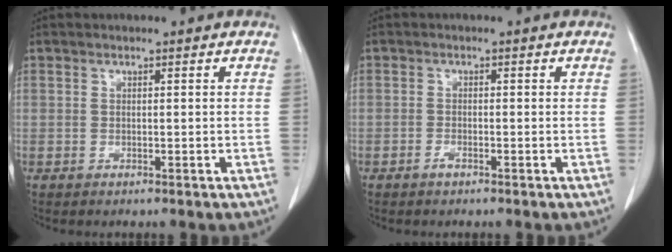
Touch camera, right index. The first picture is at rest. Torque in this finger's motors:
{"motor_torque": [0.16, -0.10, 0.01, 0.01]}